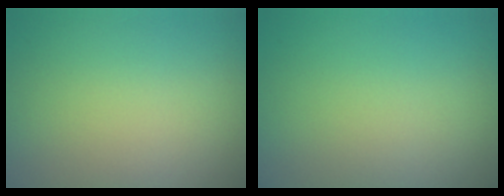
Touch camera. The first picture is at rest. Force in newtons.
{"total": 0.0}